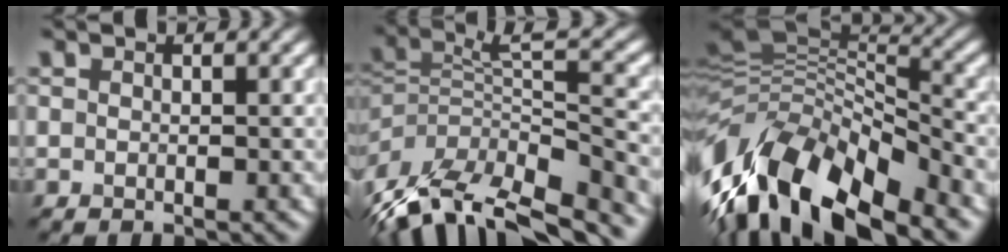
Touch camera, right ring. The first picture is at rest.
{"total": 10.4, "force": [-6.8, 3.7, 6.9], "torque": [-0.146, 0.024, -0.118]}
{"total": 12.9, "force": [-6.5, 5.7, 9.6], "torque": [-0.194, 0.021, -0.124]}